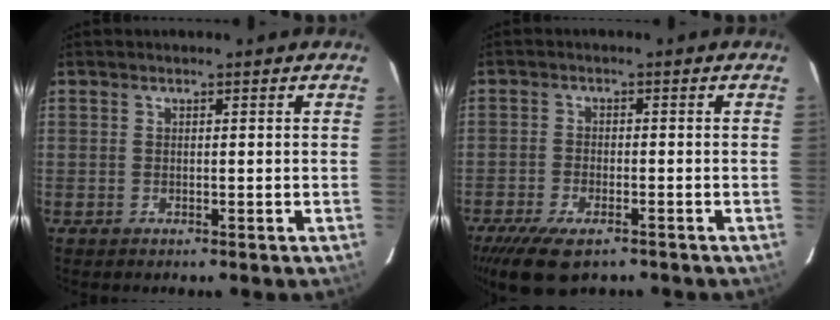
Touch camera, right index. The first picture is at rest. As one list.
[{"total": 8.9, "force": [-6.4, 3.1, 5.3], "torque": [-0.093, -0.014, -0.106]}]